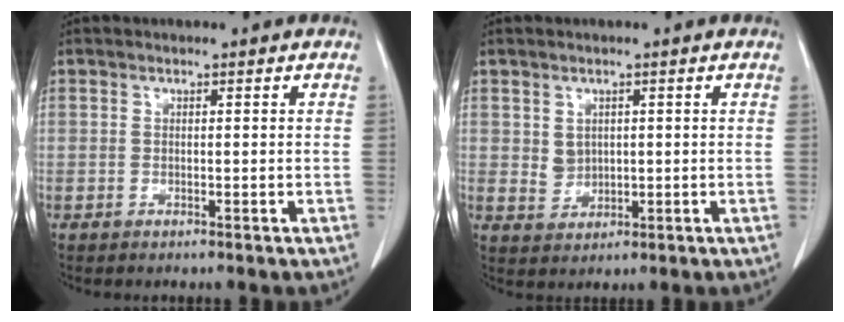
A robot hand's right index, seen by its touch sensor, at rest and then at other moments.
{"total": 2.7, "force": [0.7, 2.3, 1.3], "torque": [-0.027, -0.001, 0.021]}